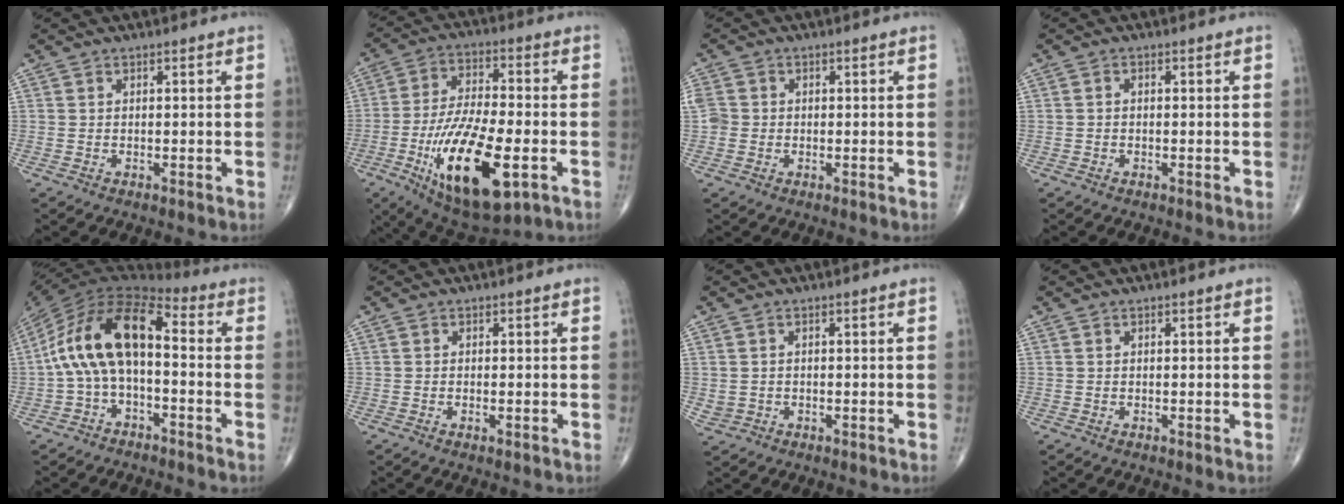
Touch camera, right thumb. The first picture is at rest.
{"total": 21.5, "force": [-7.1, 8.2, 18.6], "torque": [-0.348, 0.002, -0.110]}
{"total": 3.6, "force": [-0.1, 3.2, 1.6], "torque": [-0.031, 0.010, -0.001]}
{"total": 0.6, "force": [-0.1, 0.4, 0.4], "torque": [-0.006, 0.001, -0.007]}
{"total": 15.5, "force": [-0.7, 7.9, 13.3], "torque": [-0.244, 0.054, -0.025]}
{"total": 0.9, "force": [-0.3, 0.3, 0.8], "torque": [-0.016, -0.002, -0.005]}
{"total": 1.8, "force": [-0.2, 1.7, 0.7], "torque": [-0.012, 0.006, 0.002]}
{"total": 0.0}